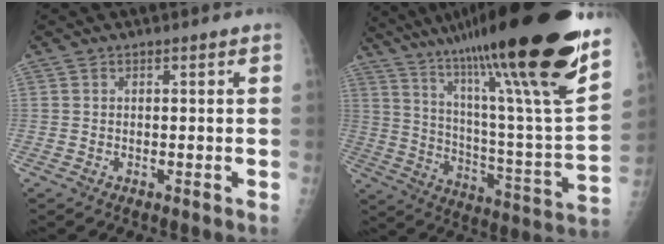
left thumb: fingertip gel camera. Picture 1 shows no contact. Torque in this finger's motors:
{"motor_torque": [1.77, -0.25, 1.78, -0.99, 0.67]}